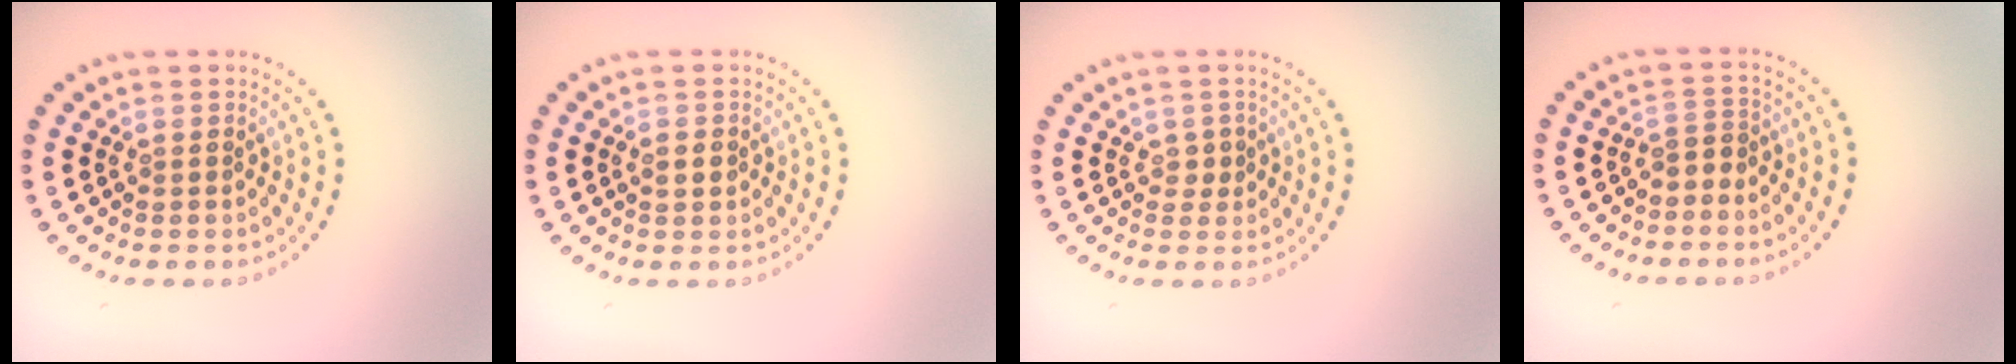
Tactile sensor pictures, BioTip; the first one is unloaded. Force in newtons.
{"total": 1.2, "press": 1.1, "slide": 0.1}
{"total": 0.9, "press": 0.8, "slide": 0.3}
{"total": 1.3, "press": 1.0, "slide": 0.9}